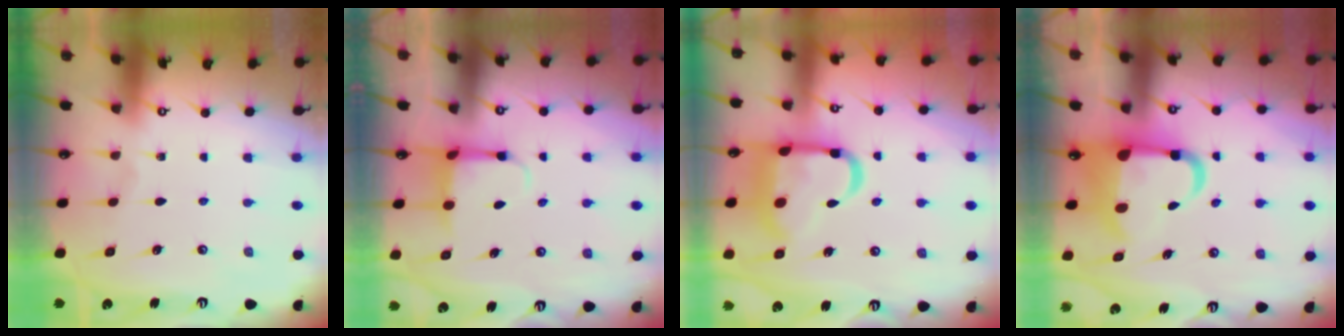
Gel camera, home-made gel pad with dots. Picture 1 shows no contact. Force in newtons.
{"total": 4.0, "press": 3.8, "slide": 1.3}
{"total": 16.3, "press": 16.2, "slide": 1.9}
{"total": 8.6, "press": 8.4, "slide": 1.9}